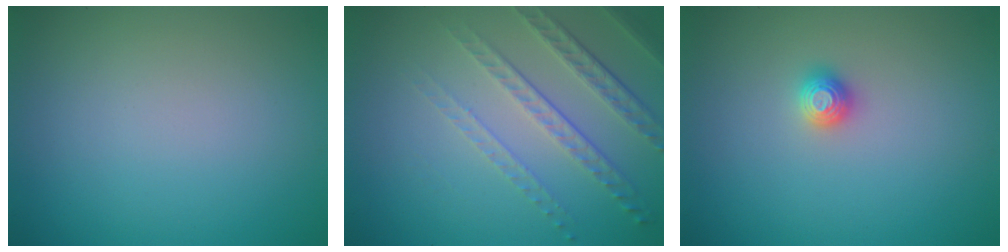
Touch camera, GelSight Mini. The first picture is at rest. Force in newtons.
{"total": 4.8, "press": 3.2, "slide": 3.5}
{"total": 1.1, "press": 1.1, "slide": 0.2}